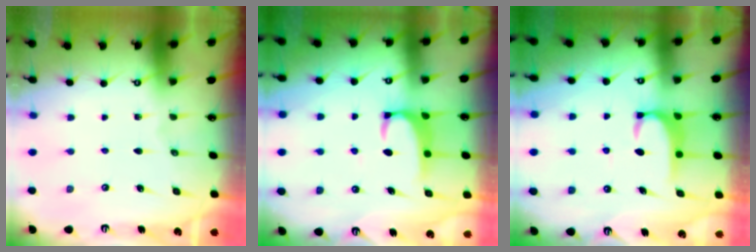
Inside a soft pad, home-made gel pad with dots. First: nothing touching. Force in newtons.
{"total": 1.8, "press": 1.7, "slide": 0.4}
{"total": 2.5, "press": 2.4, "slide": 0.6}